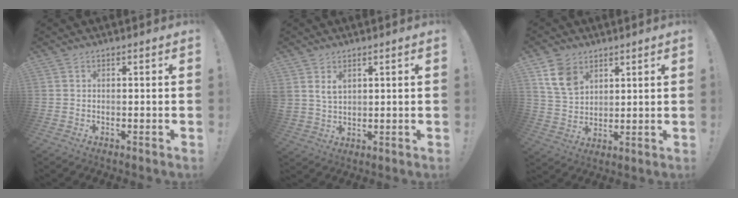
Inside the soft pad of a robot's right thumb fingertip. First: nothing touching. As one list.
[{"total": 4.3, "force": [2.7, 2.7, 2.0], "torque": [-0.038, -0.009, 0.052]}, {"total": 10.0, "force": [5.9, 6.7, 4.6], "torque": [-0.077, -0.023, 0.116]}]